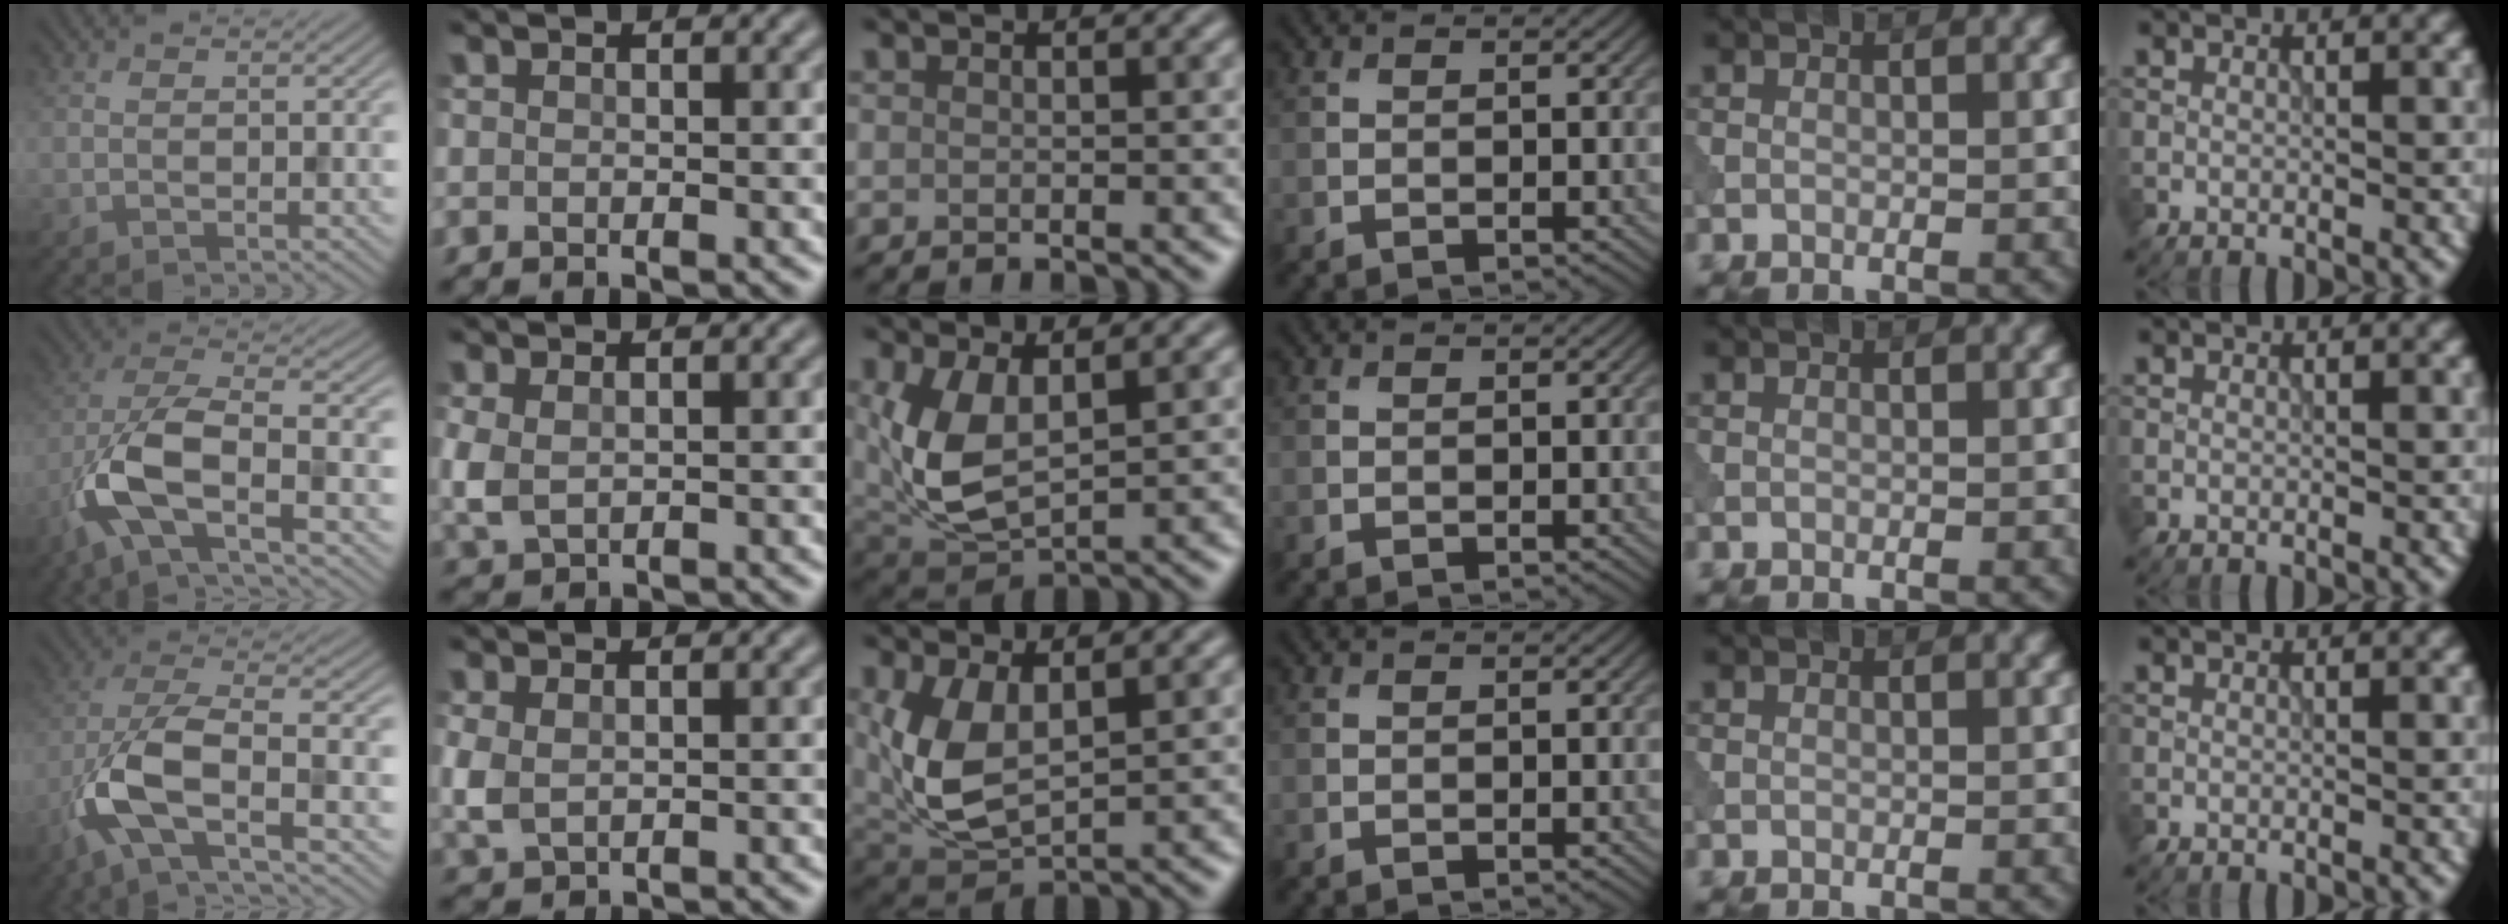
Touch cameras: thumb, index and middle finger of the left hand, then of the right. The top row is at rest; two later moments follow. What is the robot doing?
{"motion": "wipe", "object": "makeup brush"}